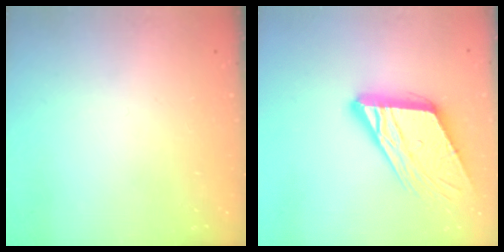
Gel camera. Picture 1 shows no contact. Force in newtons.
{"total": 15.7, "press": 15.6, "slide": 1.8}